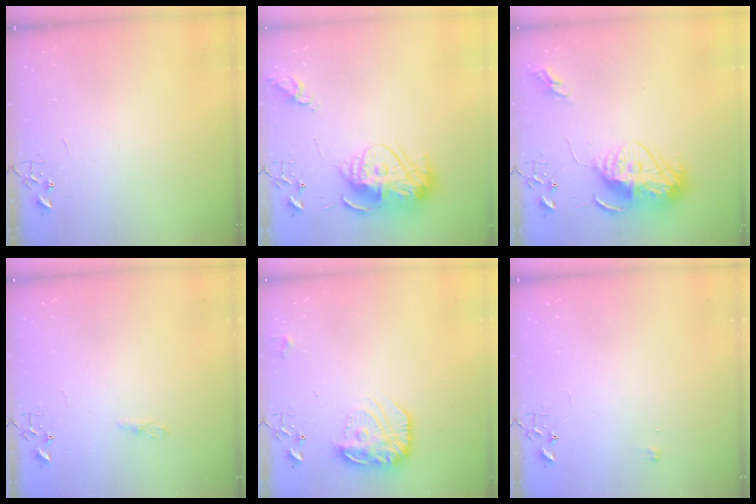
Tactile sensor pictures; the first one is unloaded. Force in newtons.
{"total": 15.2, "press": 15.1, "slide": 1.4}
{"total": 15.5, "press": 15.4, "slide": 1.5}
{"total": 3.9, "press": 3.9, "slide": 0.5}
{"total": 16.2, "press": 16.1, "slide": 0.8}
{"total": 4.3, "press": 4.3, "slide": 0.5}